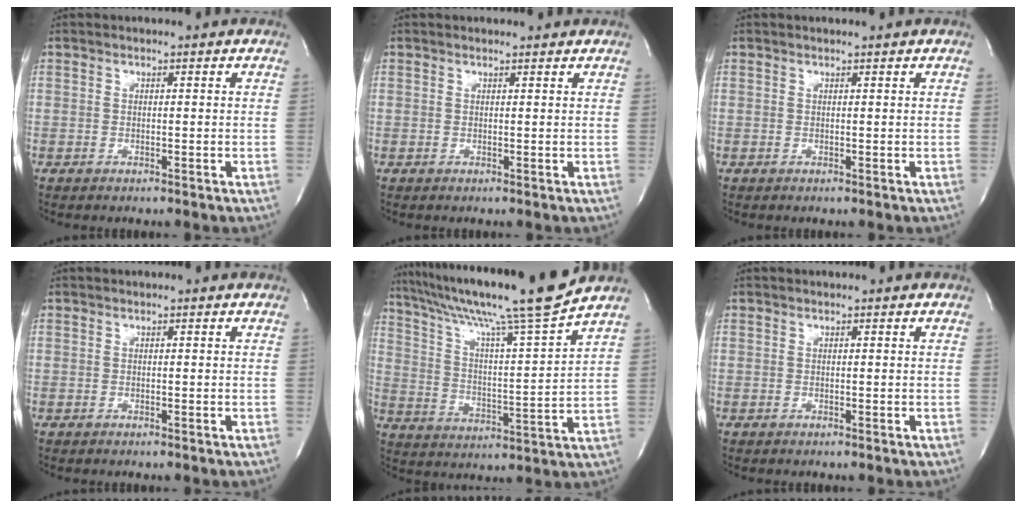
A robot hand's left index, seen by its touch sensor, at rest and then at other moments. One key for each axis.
{"total": 1.5, "fx": 1.4, "fy": 0.2, "fz": 0.3, "tx": -0.012, "ty": 0.006, "tz": 0.020}
{"total": 0.8, "fx": 0.8, "fy": -0.2, "fz": 0.3, "tx": -0.006, "ty": 0.000, "tz": 0.015}
{"total": 0.0}
{"total": 18.5, "fx": 15.6, "fy": -2.3, "fz": 9.6, "tx": -0.168, "ty": -0.025, "tz": 0.246}
{"total": 0.0}